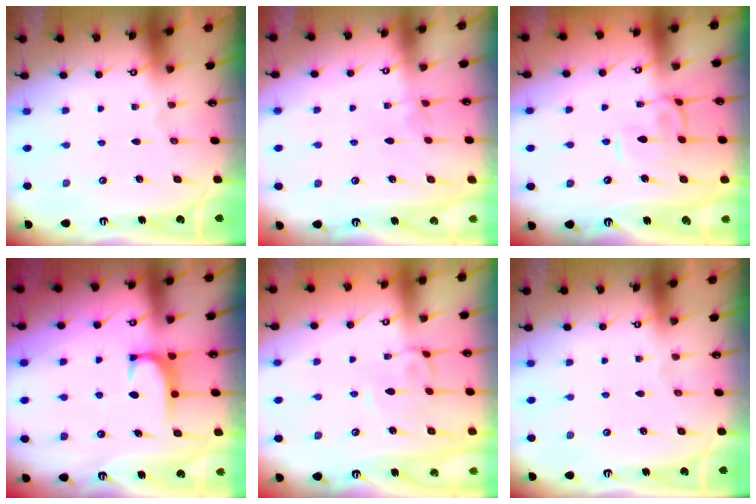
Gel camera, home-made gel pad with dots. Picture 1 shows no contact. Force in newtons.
{"total": 3.2, "press": 3.2, "slide": 0.3}
{"total": 1.1, "press": 0.9, "slide": 0.7}
{"total": 1.6, "press": 1.5, "slide": 0.5}
{"total": 2.1, "press": 1.9, "slide": 0.7}
{"total": 0.0}